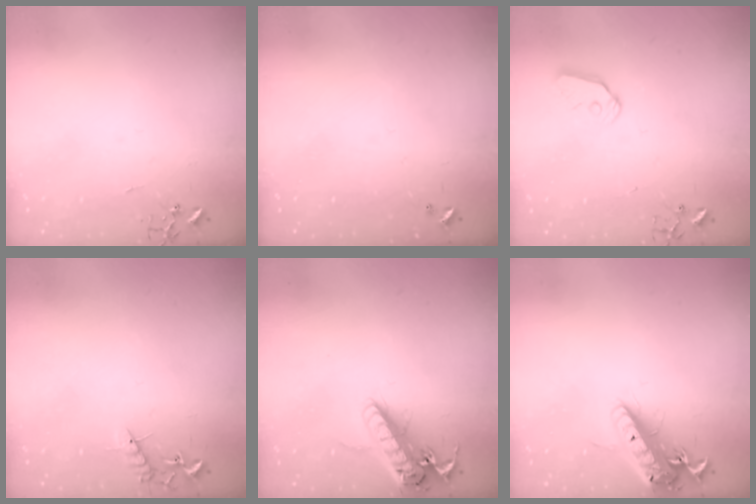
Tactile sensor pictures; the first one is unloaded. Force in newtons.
{"total": 0.0}
{"total": 7.7, "press": 7.7, "slide": 0.4}
{"total": 10.4, "press": 10.3, "slide": 0.9}
{"total": 17.4, "press": 17.1, "slide": 3.3}
{"total": 16.1, "press": 15.8, "slide": 3.2}